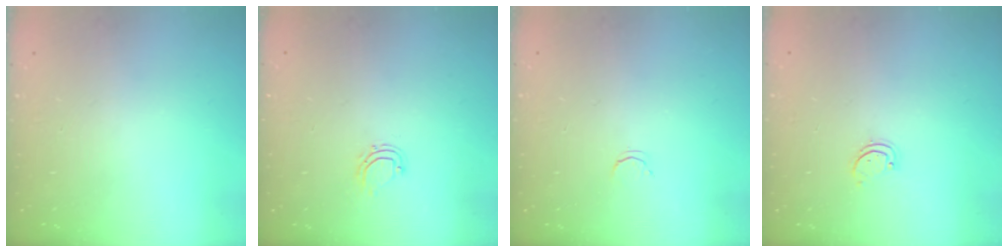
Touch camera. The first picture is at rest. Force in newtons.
{"total": 4.7, "press": 4.6, "slide": 0.6}
{"total": 2.1, "press": 2.1, "slide": 0.4}
{"total": 1.7, "press": 1.7, "slide": 0.3}